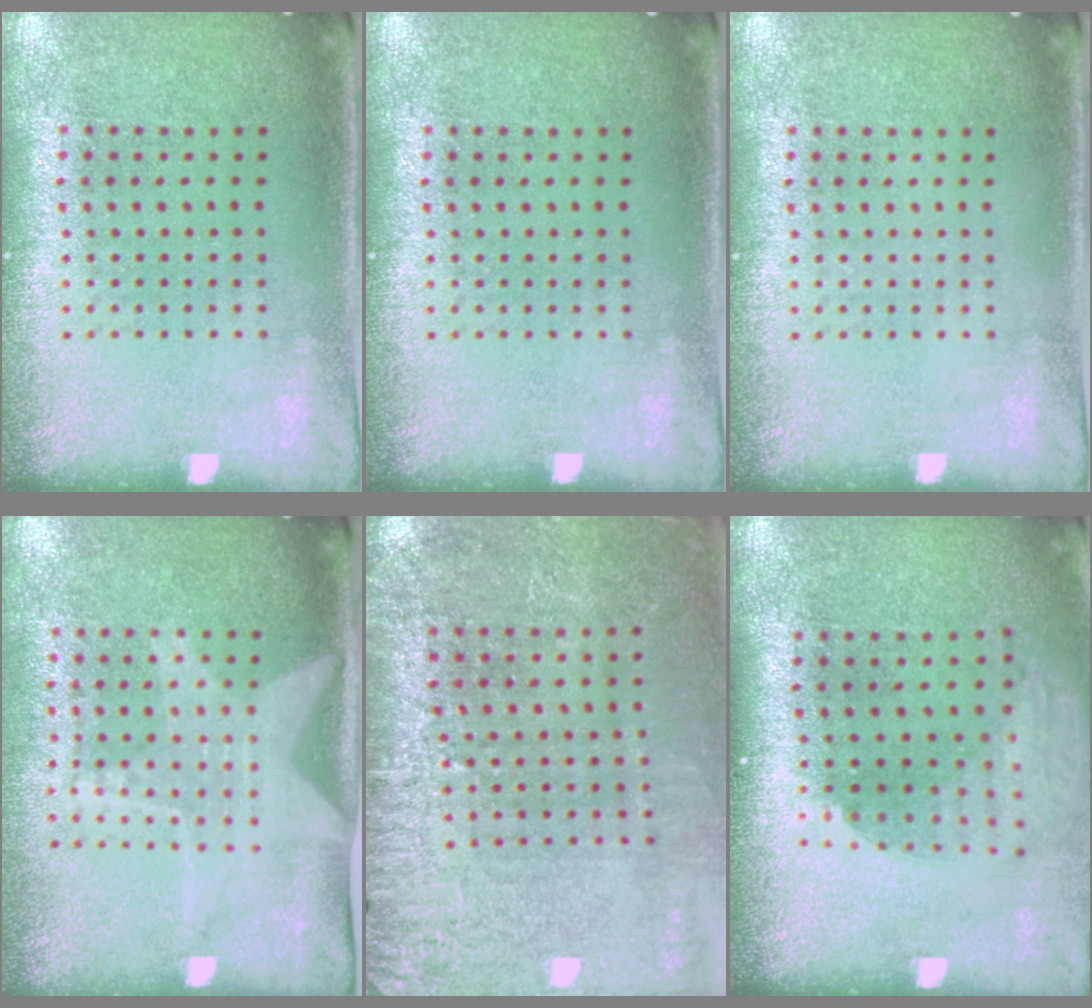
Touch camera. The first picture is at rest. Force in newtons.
{"total": 0.0}
{"total": 0.0}
{"total": 1.9, "press": 1.6, "slide": 1.1}
{"total": 3.0, "press": 3.0, "slide": 0.1}
{"total": 2.0, "press": 1.5, "slide": 1.3}